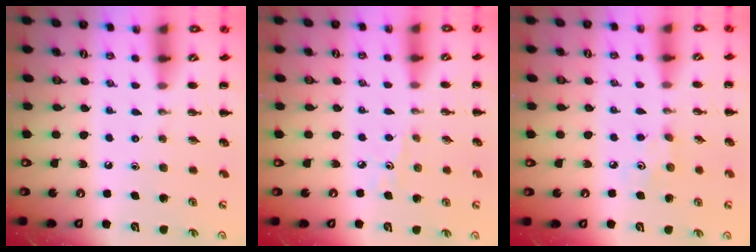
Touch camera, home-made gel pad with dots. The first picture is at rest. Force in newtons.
{"total": 3.9, "press": 3.7, "slide": 1.2}
{"total": 2.9, "press": 2.8, "slide": 0.8}